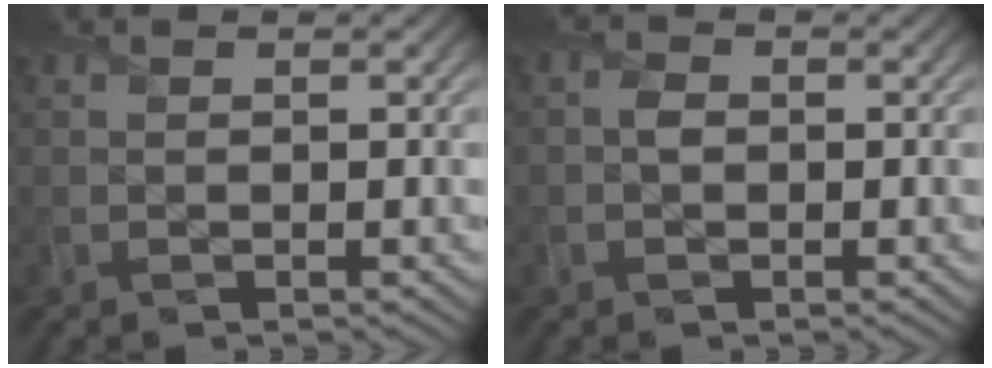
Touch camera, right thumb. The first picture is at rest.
{"total": 1.1, "force": [-0.2, 0.9, 0.6], "torque": [-0.008, 0.000, -0.006]}